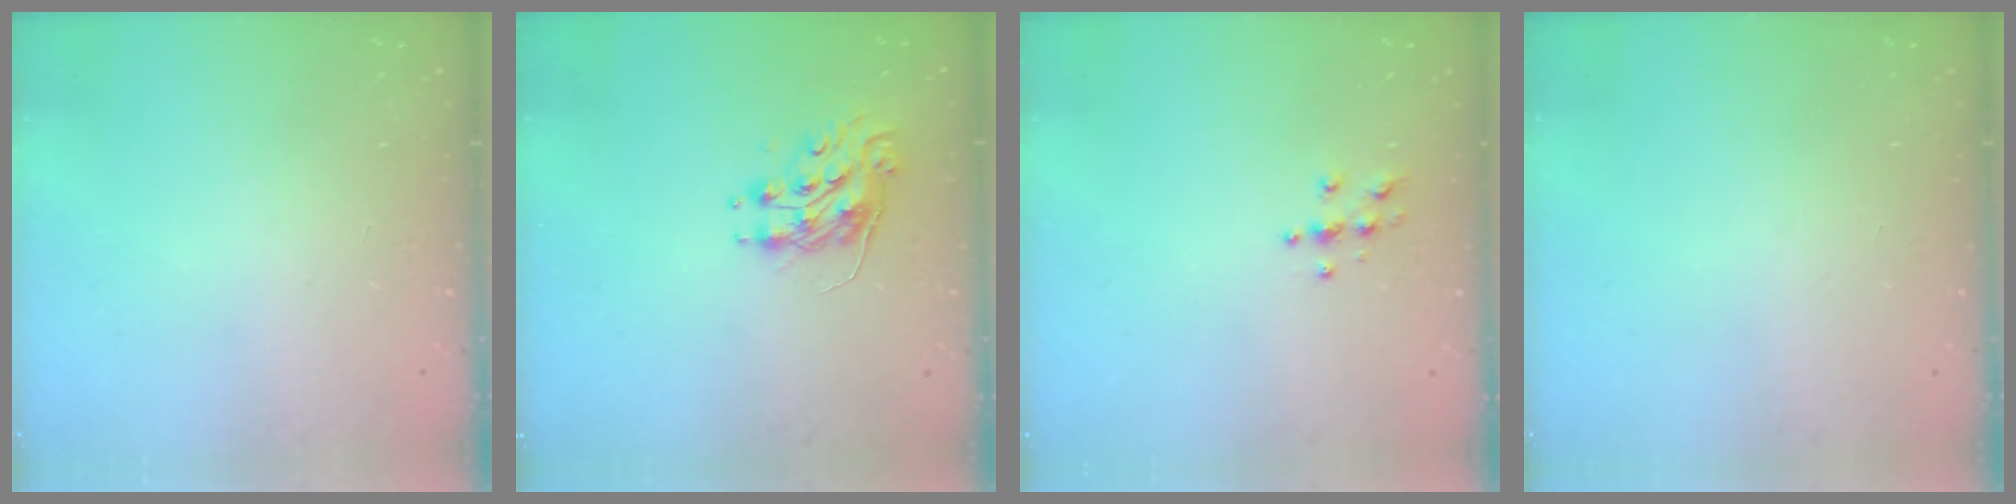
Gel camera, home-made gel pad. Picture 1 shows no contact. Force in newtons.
{"total": 8.8, "press": 8.7, "slide": 0.4}
{"total": 3.9, "press": 3.8, "slide": 0.4}
{"total": 0.0}